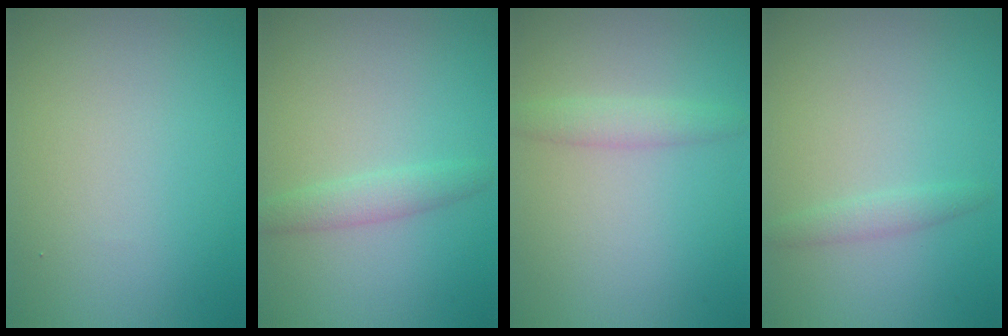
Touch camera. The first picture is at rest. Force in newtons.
{"total": 1.9, "press": 1.9, "slide": 0.1}
{"total": 1.7, "press": 1.7, "slide": 0.1}
{"total": 1.3, "press": 1.3, "slide": 0.0}